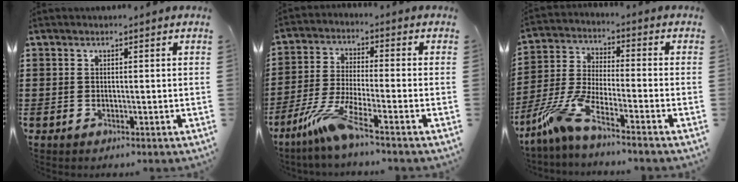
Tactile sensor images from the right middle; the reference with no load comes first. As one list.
[{"total": 7.1, "force": [-4.5, 0.0, 5.6], "torque": [-0.129, -0.023, -0.090]}, {"total": 7.4, "force": [-5.3, 0.9, 5.1], "torque": [-0.130, -0.020, -0.109]}]